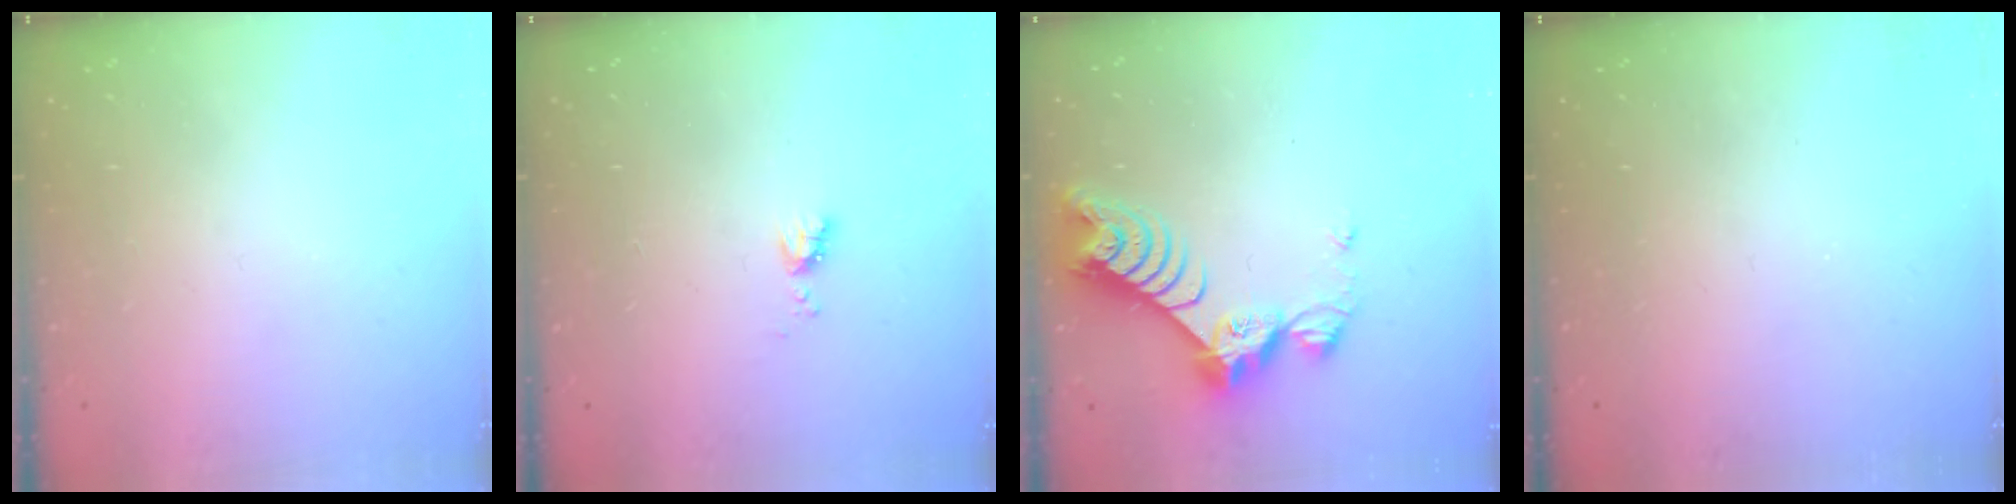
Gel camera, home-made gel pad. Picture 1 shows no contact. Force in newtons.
{"total": 3.9, "press": 3.9, "slide": 0.6}
{"total": 9.7, "press": 9.7, "slide": 0.8}
{"total": 0.0}